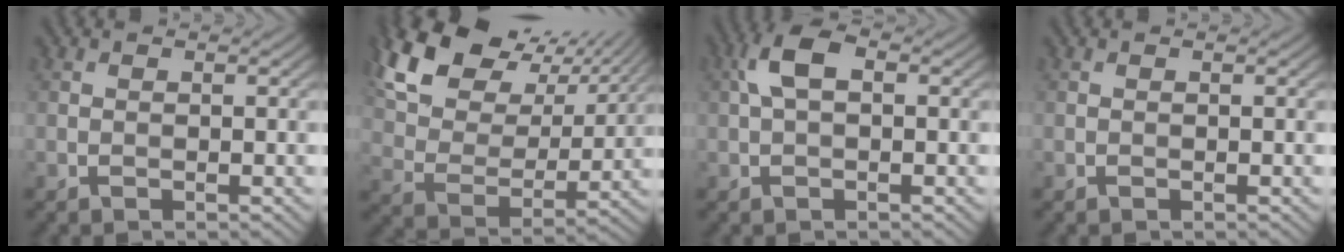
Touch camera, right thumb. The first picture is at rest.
{"total": 16.5, "force": [9.9, 9.3, 9.4], "torque": [-0.230, 0.031, 0.154]}
{"total": 4.4, "force": [0.7, 2.1, 3.8], "torque": [-0.085, 0.015, 0.010]}
{"total": 0.0}